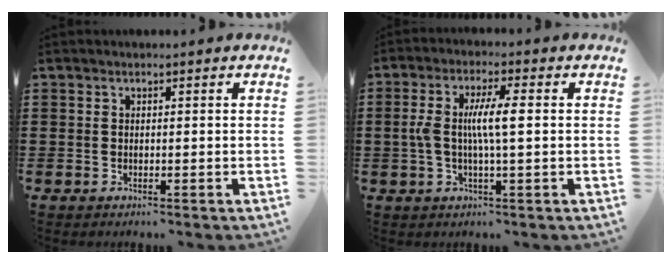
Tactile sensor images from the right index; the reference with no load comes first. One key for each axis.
{"total": 6.3, "fx": 0.2, "fy": 1.0, "fz": 6.2, "tx": -0.128, "ty": -0.007, "tz": -0.004}